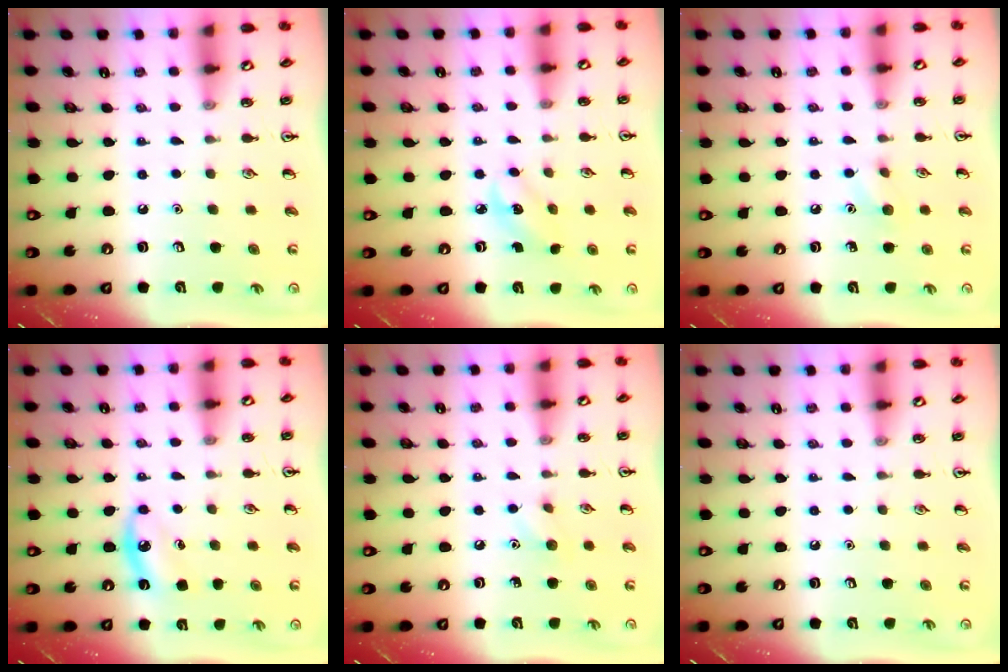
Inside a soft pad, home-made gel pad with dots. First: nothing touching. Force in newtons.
{"total": 2.8, "press": 2.7, "slide": 0.9}
{"total": 6.6, "press": 6.4, "slide": 1.8}
{"total": 6.0, "press": 5.6, "slide": 2.0}
{"total": 5.7, "press": 5.4, "slide": 1.9}
{"total": 0.0}